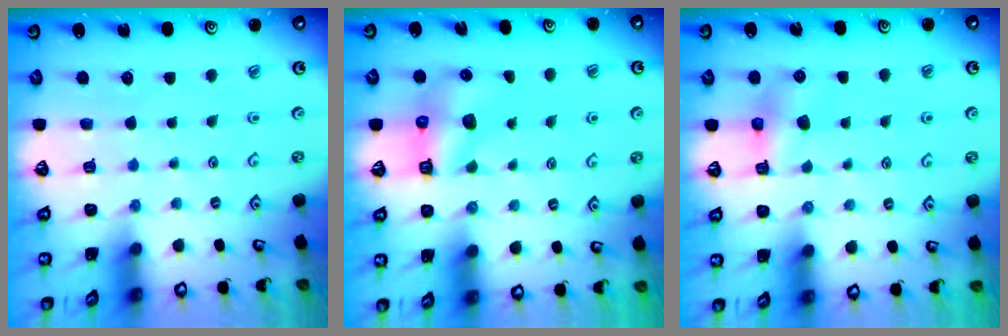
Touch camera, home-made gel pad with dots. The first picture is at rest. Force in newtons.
{"total": 6.3, "press": 6.2, "slide": 0.9}
{"total": 5.3, "press": 5.3, "slide": 0.4}